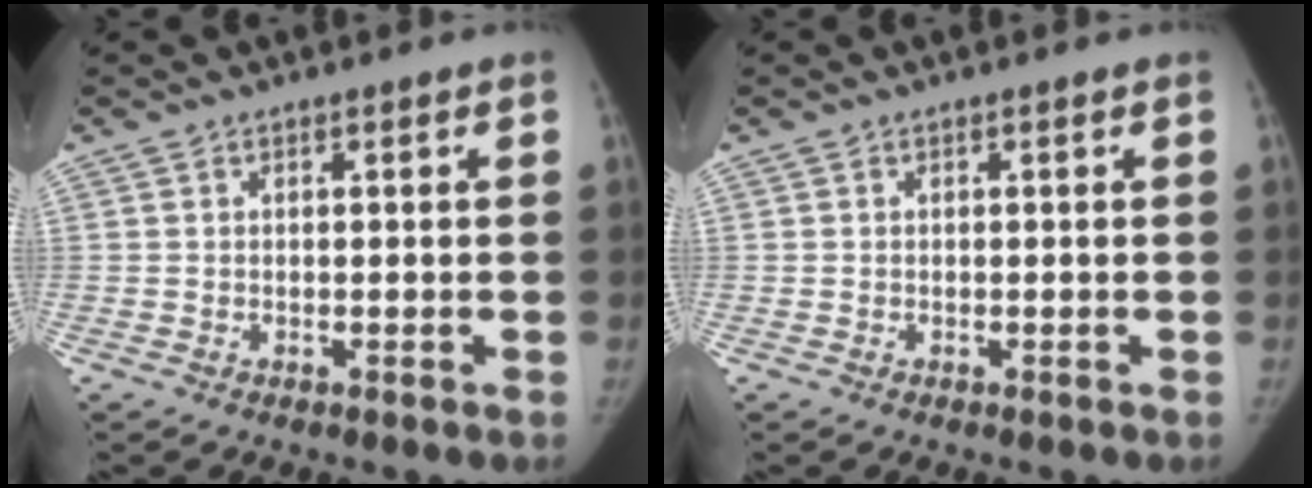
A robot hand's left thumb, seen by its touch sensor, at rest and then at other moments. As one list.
[{"total": 0.0}]